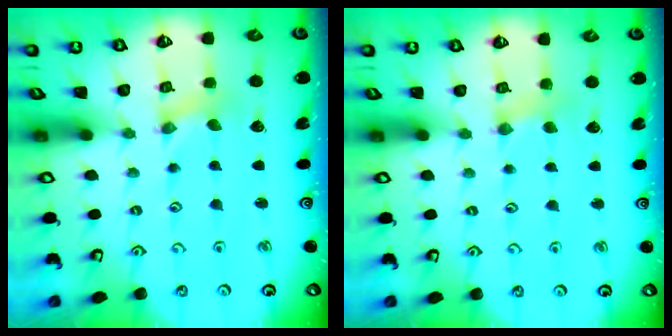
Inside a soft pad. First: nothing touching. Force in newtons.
{"total": 2.8, "press": 2.8, "slide": 0.4}